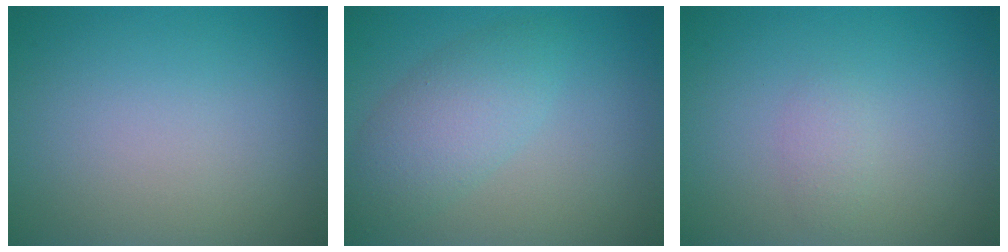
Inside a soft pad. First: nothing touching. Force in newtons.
{"total": 3.9, "press": 3.9, "slide": 0.0}
{"total": 1.1, "press": 1.1, "slide": 0.0}